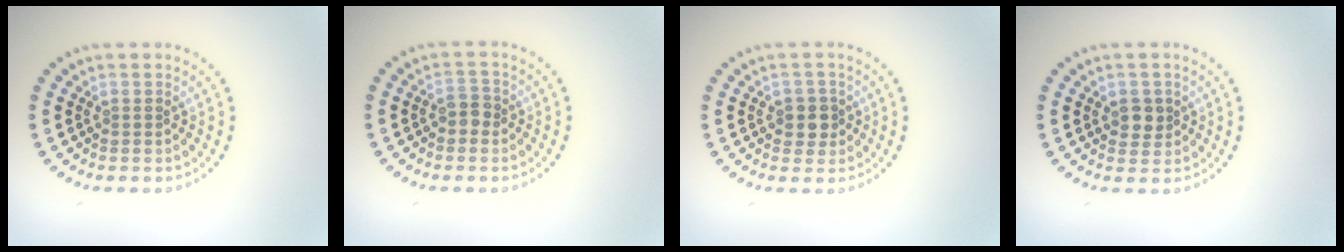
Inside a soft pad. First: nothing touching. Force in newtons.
{"total": 1.6, "press": 1.5, "slide": 0.5}
{"total": 2.1, "press": 2.0, "slide": 0.6}
{"total": 1.9, "press": 1.9, "slide": 0.6}